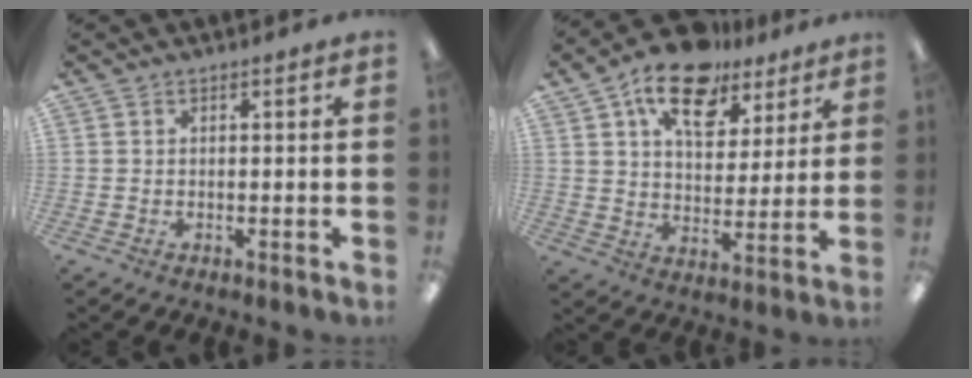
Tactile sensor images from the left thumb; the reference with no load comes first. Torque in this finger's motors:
{"motor_torque": [0.29, 0.41, 1.73, -1.04, 0.29]}